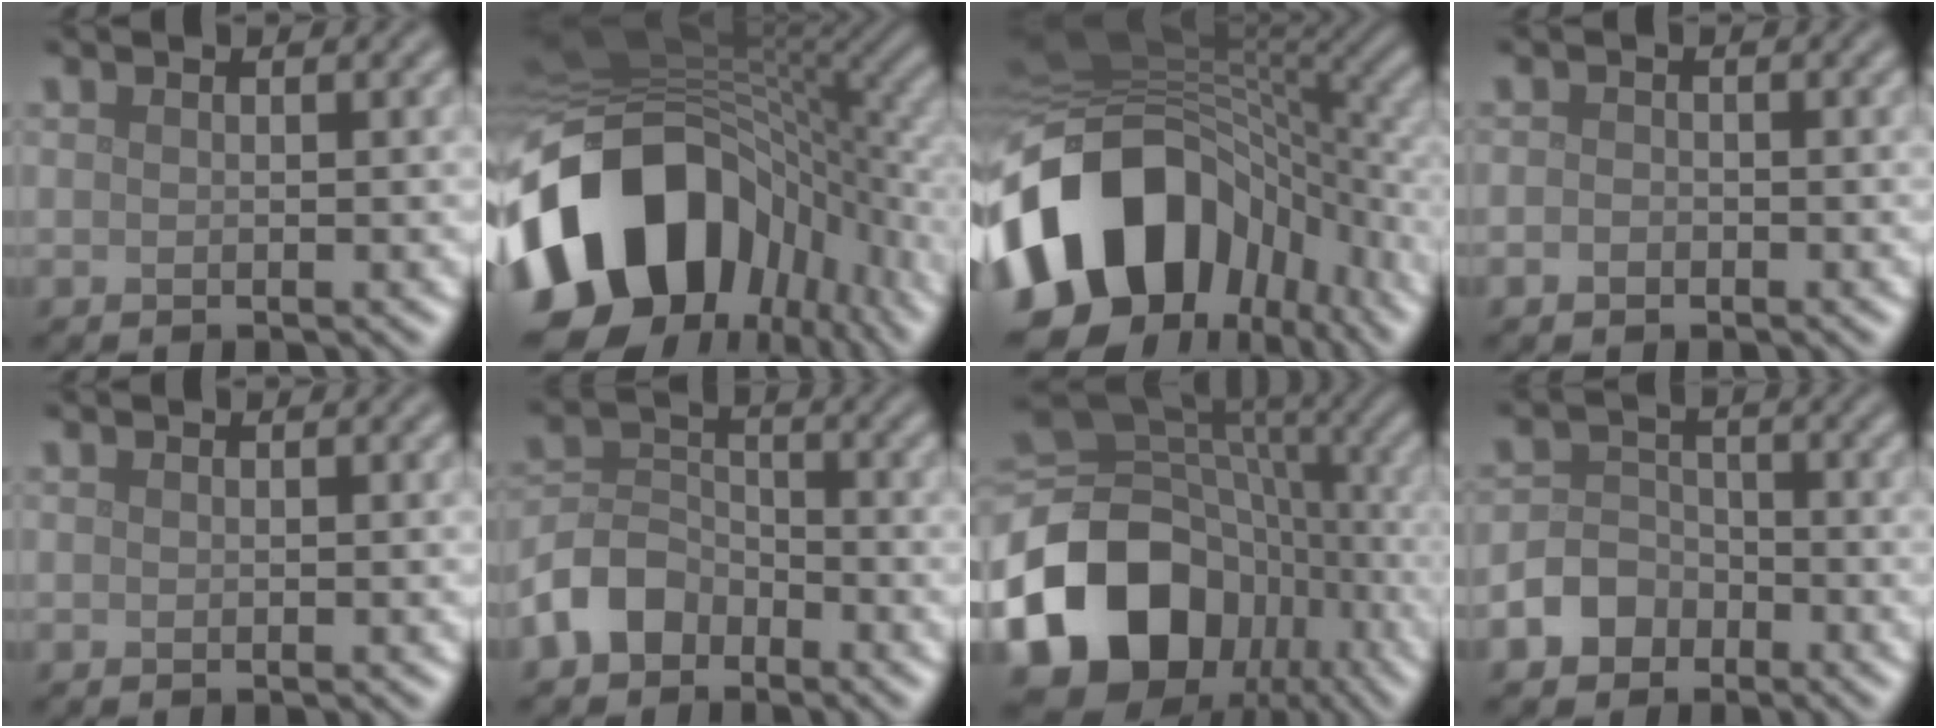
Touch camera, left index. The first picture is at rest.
{"total": 18.0, "force": [-6.2, 12.4, 11.5], "torque": [-0.222, -0.029, -0.101]}
{"total": 16.3, "force": [-5.8, 11.5, 10.1], "torque": [-0.194, -0.005, -0.098]}
{"total": 0.9, "force": [-0.5, 0.6, 0.3], "torque": [-0.006, -0.002, -0.011]}
{"total": 0.0}
{"total": 4.4, "force": [-2.8, 3.0, 1.6], "torque": [-0.033, 0.004, -0.066]}
{"total": 16.1, "force": [-6.3, 12.5, 8.0], "torque": [-0.161, -0.010, -0.117]}
{"total": 4.0, "force": [-2.3, 3.1, 1.1], "torque": [0.000, 0.000, -0.053]}